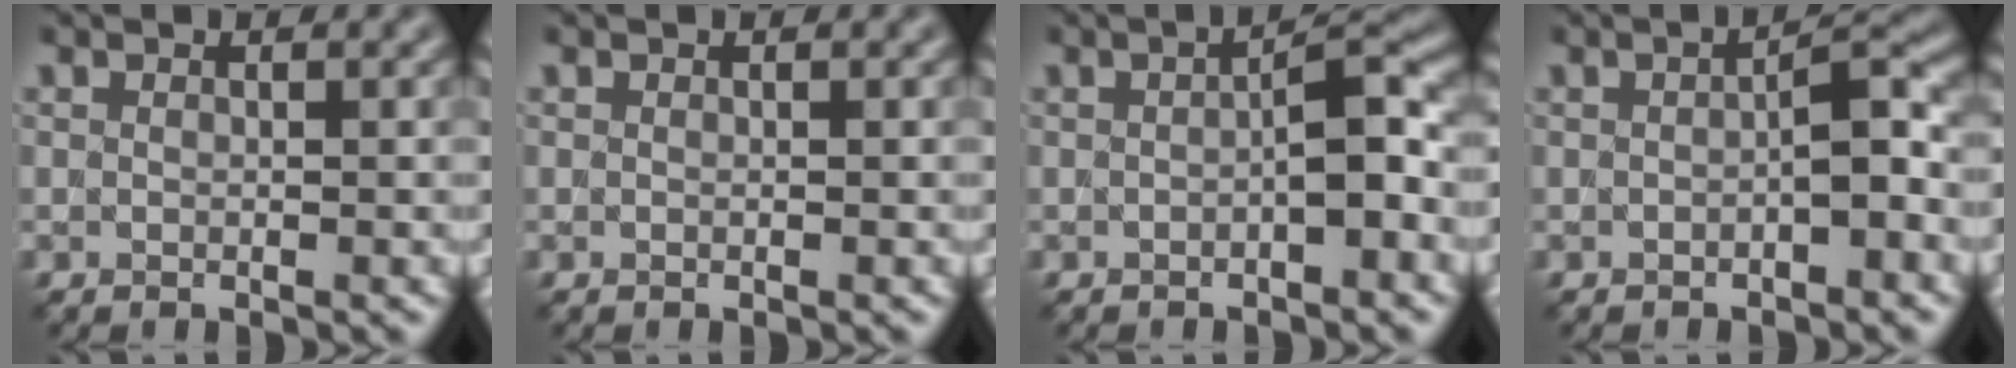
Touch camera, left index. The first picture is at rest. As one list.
[{"total": 0.0}, {"total": 3.2, "force": [-0.5, 0.6, 3.1], "torque": [-0.049, 0.016, -0.009]}, {"total": 2.6, "force": [-0.5, 0.4, 2.5], "torque": [-0.041, 0.014, -0.009]}]